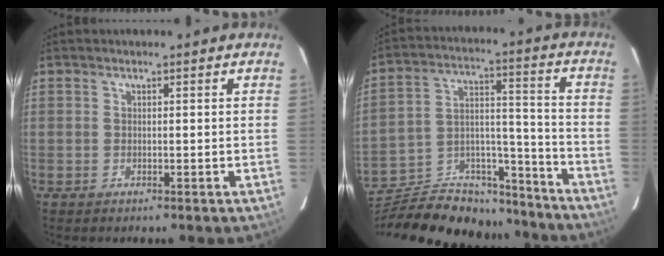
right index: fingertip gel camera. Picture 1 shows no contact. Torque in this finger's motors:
{"motor_torque": [0.95, -1.18, 0.55, 0.09]}